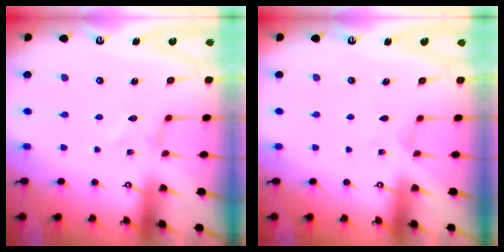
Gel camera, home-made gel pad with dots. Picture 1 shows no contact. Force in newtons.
{"total": 0.0}